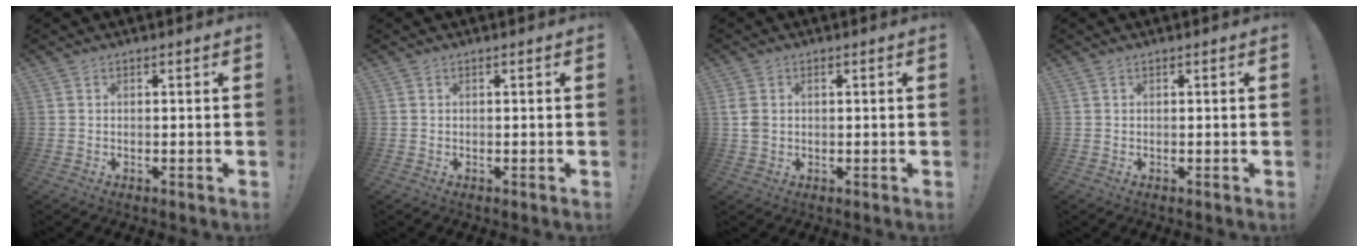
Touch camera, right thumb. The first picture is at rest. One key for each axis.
{"total": 0.0}
{"total": 3.1, "fx": 0.7, "fy": 2.3, "fz": 1.9, "tx": -0.040, "ty": 0.000, "tz": 0.012}
{"total": 0.0}